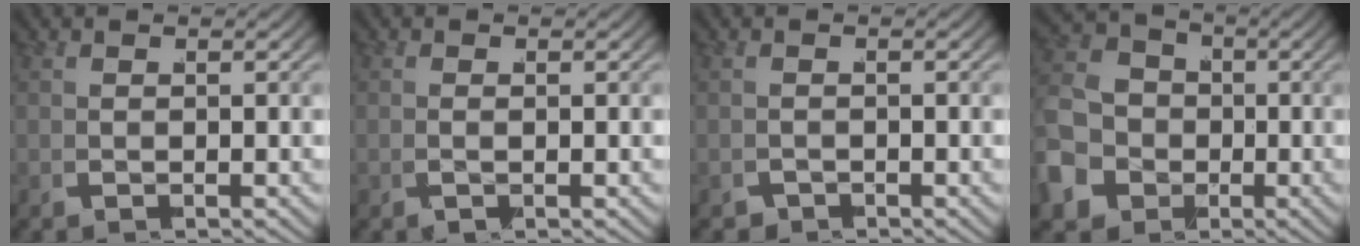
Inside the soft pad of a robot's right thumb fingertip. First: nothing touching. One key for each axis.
{"total": 0.6, "fx": -0.2, "fy": 0.4, "fz": 0.4, "tx": -0.011, "ty": 0.000, "tz": -0.008}
{"total": 1.1, "fx": -1.0, "fy": 0.1, "fz": -0.2, "tx": 0.006, "ty": -0.005, "tz": -0.021}
{"total": 12.4, "fx": -3.3, "fy": 10.9, "fz": 5.1, "tx": -0.124, "ty": -0.038, "tz": -0.061}